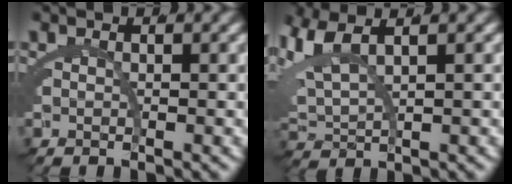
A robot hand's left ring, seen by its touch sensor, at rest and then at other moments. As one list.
[{"total": 3.8, "force": [2.6, 1.1, 2.6], "torque": [-0.088, 0.000, 0.061]}]